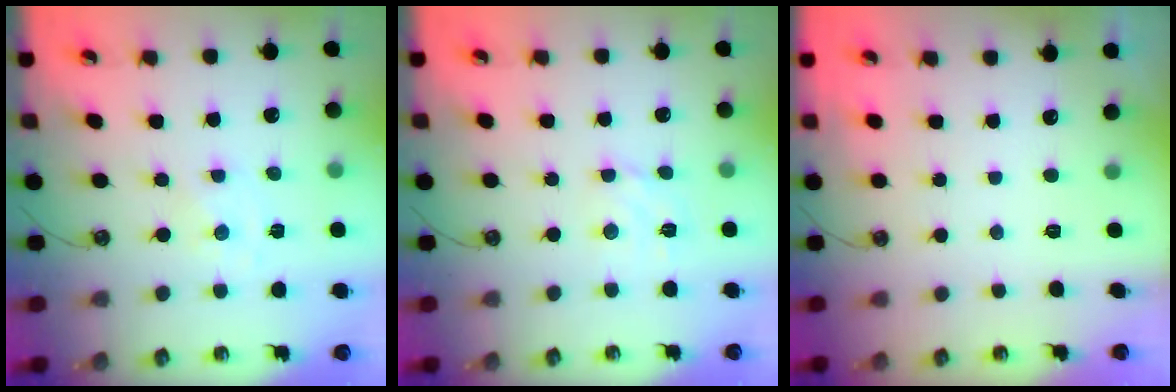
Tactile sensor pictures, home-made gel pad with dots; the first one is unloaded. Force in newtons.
{"total": 3.4, "press": 3.4, "slide": 0.3}
{"total": 0.0}